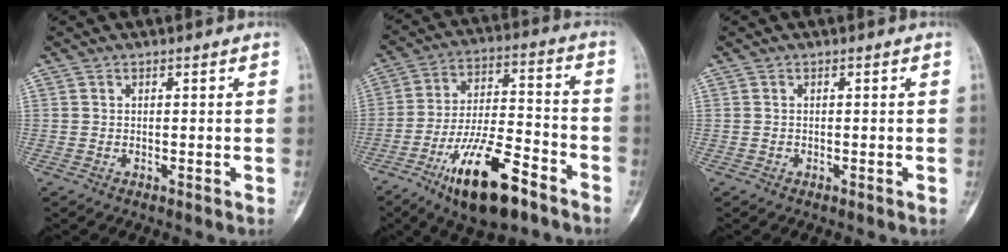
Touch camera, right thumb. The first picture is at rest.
{"total": 17.5, "force": [-10.2, 6.0, 12.8], "torque": [-0.214, 0.063, -0.172]}
{"total": 0.0}